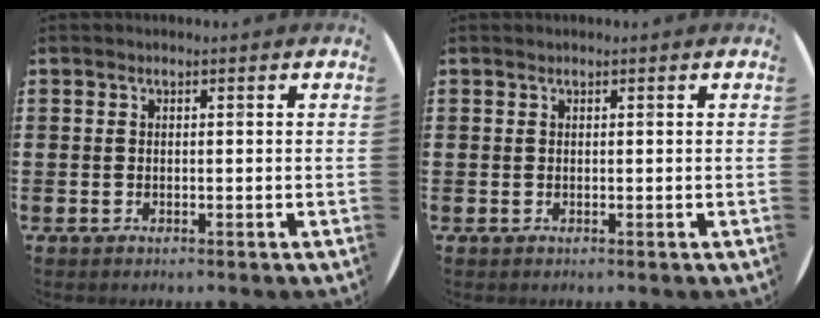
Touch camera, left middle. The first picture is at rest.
{"total": 0.0}